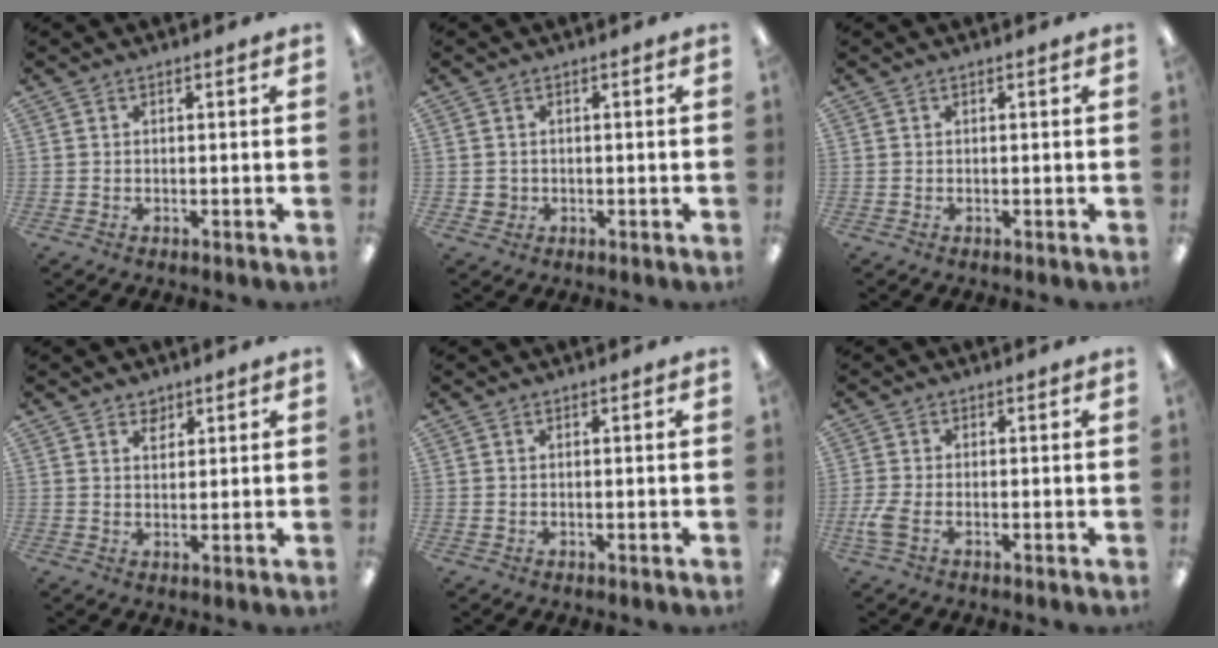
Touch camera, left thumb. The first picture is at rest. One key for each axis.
{"total": 2.0, "fx": 0.0, "fy": 2.0, "fz": 0.5, "tx": -0.002, "ty": 0.001, "tz": -0.003}
{"total": 0.0}
{"total": 2.6, "fx": 2.0, "fy": 1.6, "fz": 0.7, "tx": 0.009, "ty": -0.011, "tz": 0.033}
{"total": 0.0}
{"total": 3.6, "fx": -1.1, "fy": 1.8, "fz": 2.9, "tx": -0.072, "ty": -0.003, "tz": -0.024}